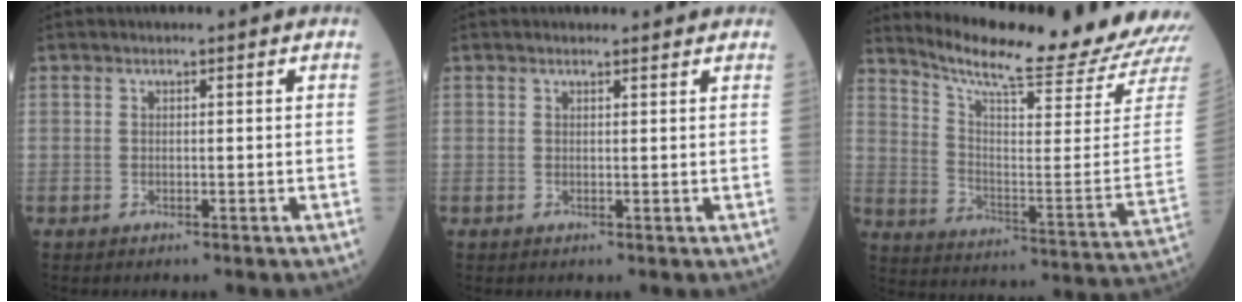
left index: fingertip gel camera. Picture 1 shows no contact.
{"total": 2.1, "force": [2.0, 0.4, 0.5], "torque": [-0.015, 0.008, 0.022]}
{"total": 22.2, "force": [20.9, -1.3, 7.2], "torque": [-0.140, -0.113, 0.284]}